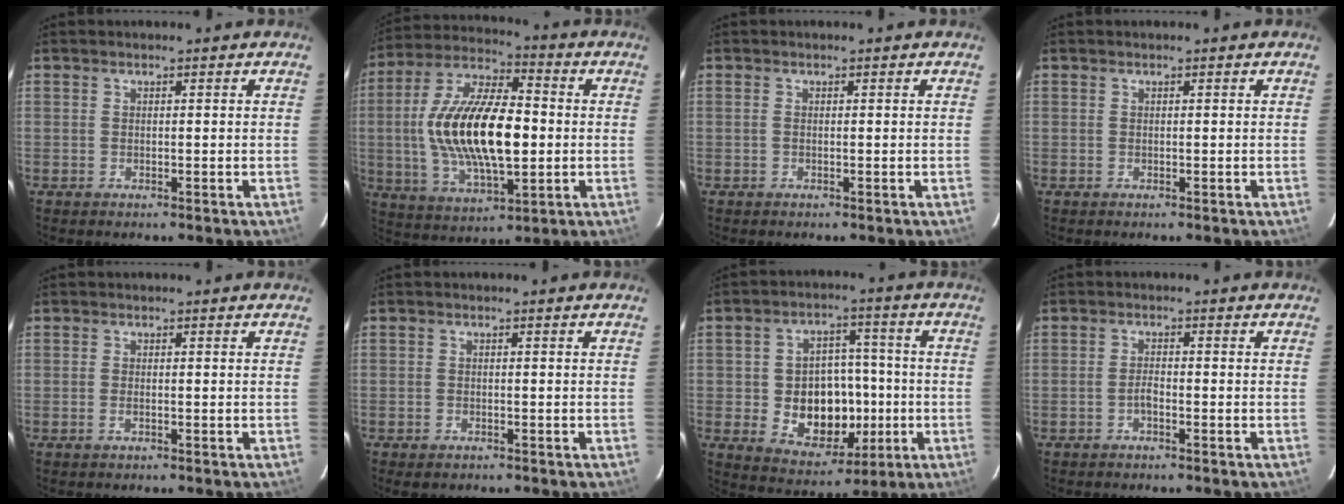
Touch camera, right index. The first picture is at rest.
{"total": 20.6, "force": [-0.8, 8.7, 18.7], "torque": [-0.365, 0.005, -0.012]}
{"total": 0.0}
{"total": 0.0}
{"total": 0.9, "force": [-0.5, 0.3, 0.7], "torque": [-0.017, 0.001, -0.008]}
{"total": 1.7, "force": [-1.2, 1.0, 0.6], "torque": [-0.016, -0.002, -0.021]}
{"total": 13.2, "force": [-2.4, 10.0, 8.2], "torque": [-0.165, 0.013, -0.014]}
{"total": 1.5, "force": [-1.0, 0.4, 1.0], "torque": [-0.023, 0.006, -0.021]}